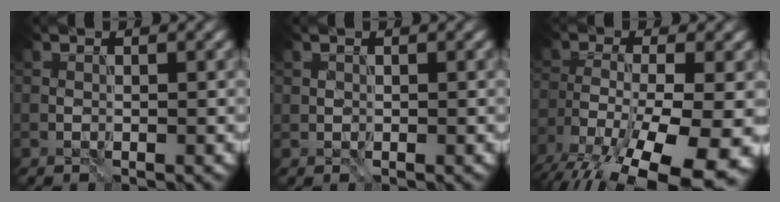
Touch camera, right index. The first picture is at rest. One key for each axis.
{"total": 0.6, "fx": 0.2, "fy": 0.5, "fz": 0.3, "tx": -0.004, "ty": 0.001, "tz": 0.003}
{"total": 14.0, "fx": -8.6, "fy": 4.8, "fz": 9.9, "tx": -0.192, "ty": -0.032, "tz": -0.132}